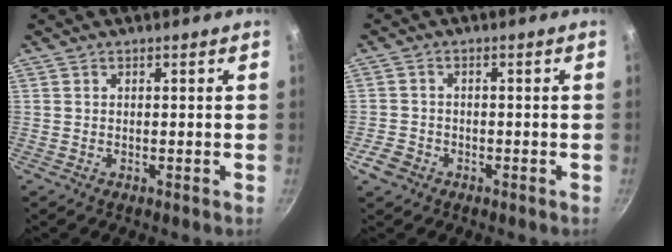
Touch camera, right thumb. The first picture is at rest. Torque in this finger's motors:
{"motor_torque": [-0.01, -0.16, -0.10, 0.05, 0.04]}